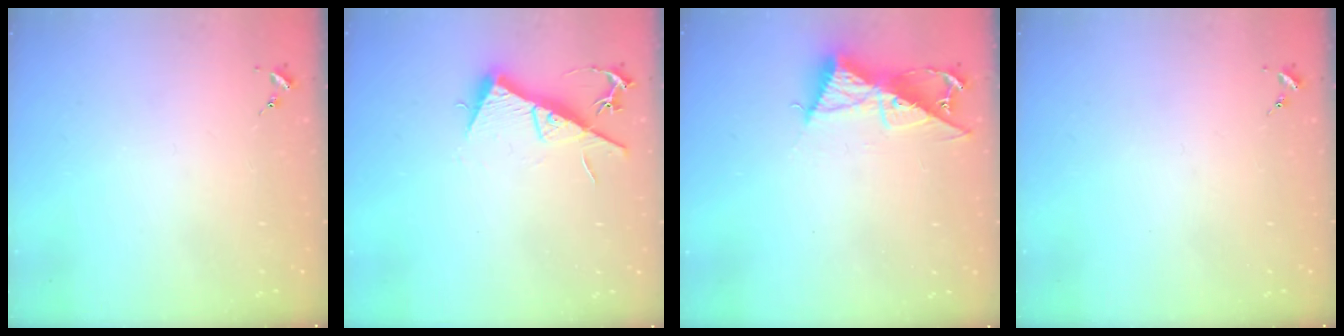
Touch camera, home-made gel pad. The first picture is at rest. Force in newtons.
{"total": 11.3, "press": 11.3, "slide": 0.7}
{"total": 12.4, "press": 12.4, "slide": 1.0}
{"total": 0.0}